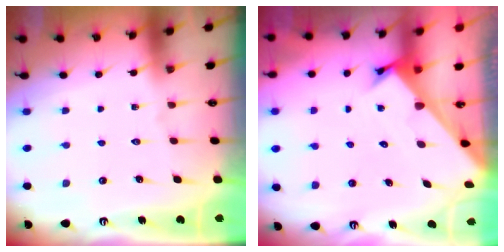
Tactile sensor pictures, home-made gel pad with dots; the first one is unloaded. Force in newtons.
{"total": 2.3, "press": 2.3, "slide": 0.2}